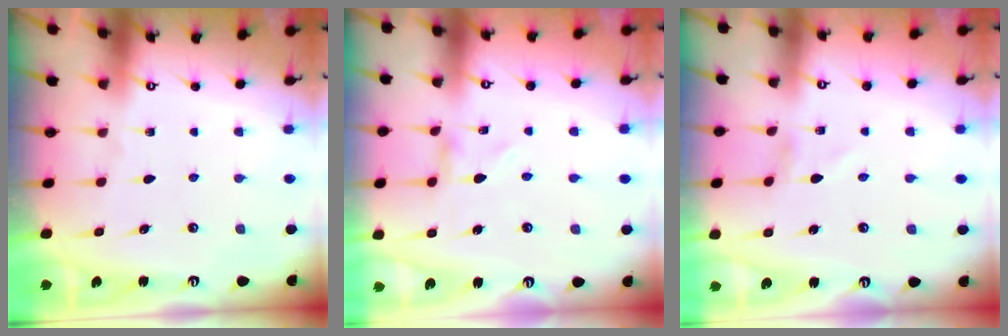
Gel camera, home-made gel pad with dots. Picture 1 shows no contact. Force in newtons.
{"total": 0.7, "press": 0.7, "slide": 0.1}
{"total": 1.4, "press": 1.4, "slide": 0.1}